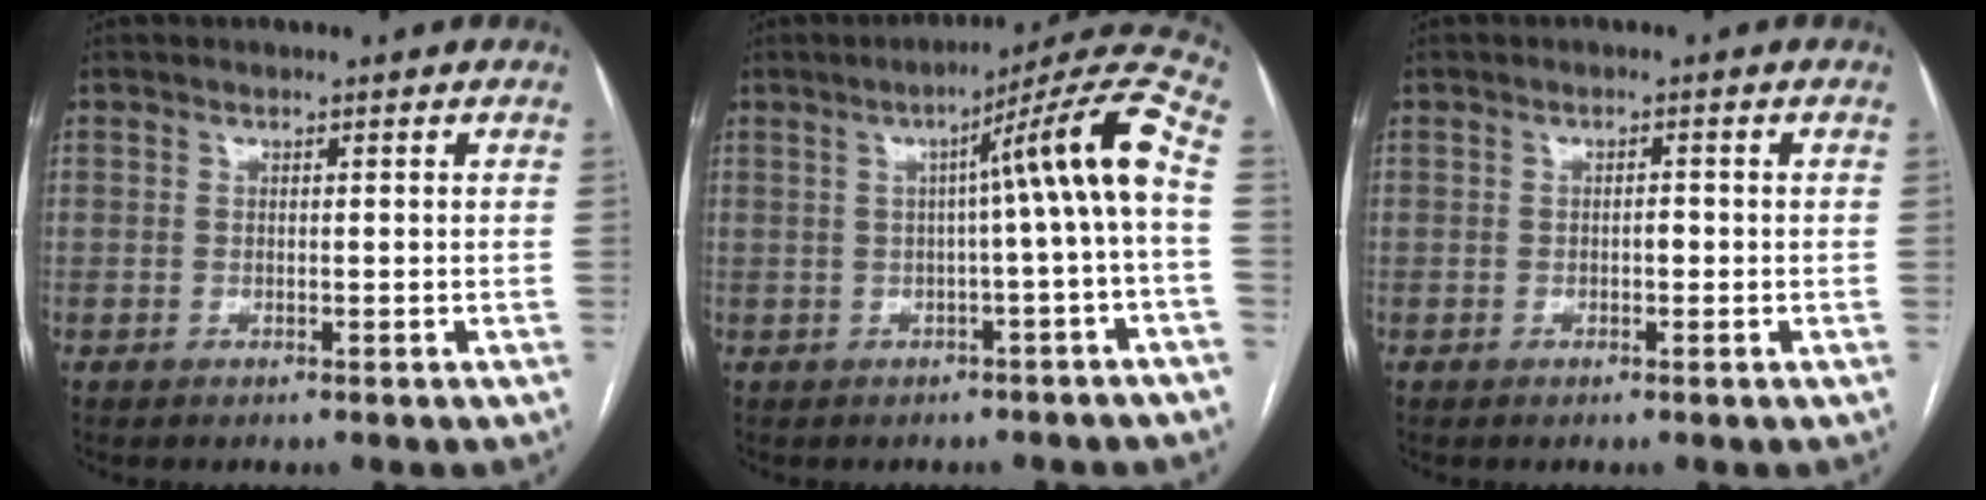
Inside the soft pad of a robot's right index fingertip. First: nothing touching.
{"total": 11.6, "force": [0.1, -1.4, 11.5], "torque": [-0.147, 0.027, -0.004]}
{"total": 1.1, "force": [-0.3, 0.5, 0.9], "torque": [-0.012, 0.003, -0.006]}